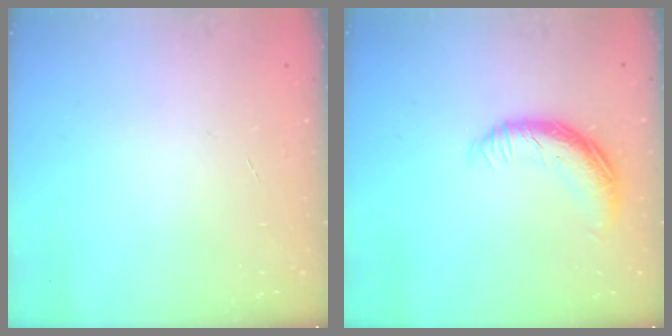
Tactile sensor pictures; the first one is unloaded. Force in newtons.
{"total": 12.0, "press": 12.0, "slide": 0.6}